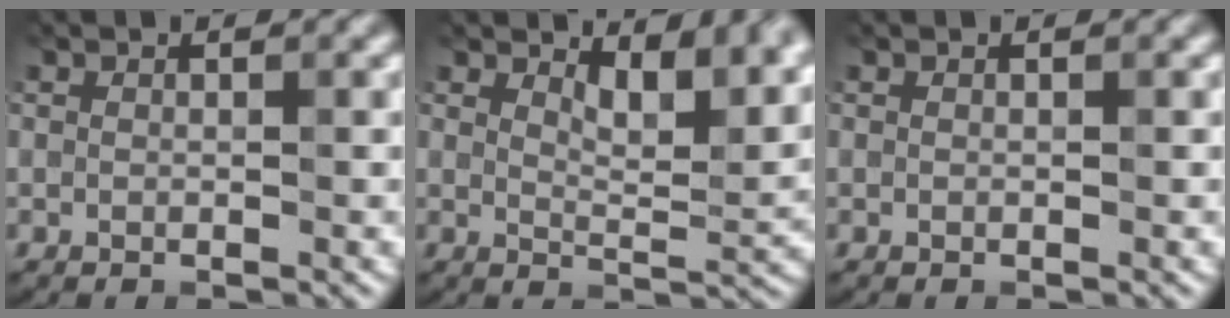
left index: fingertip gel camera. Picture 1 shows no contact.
{"total": 3.5, "force": [2.7, 0.8, 2.1], "torque": [-0.044, -0.002, 0.063]}
{"total": 0.0}